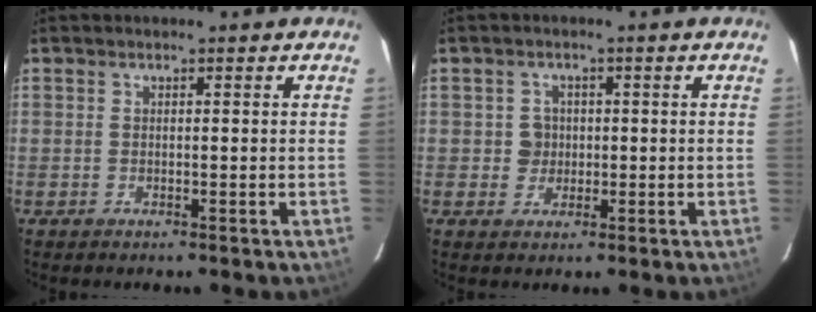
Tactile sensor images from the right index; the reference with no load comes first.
{"total": 2.9, "force": [0.2, 2.9, 0.3], "torque": [0.000, 0.011, 0.006]}